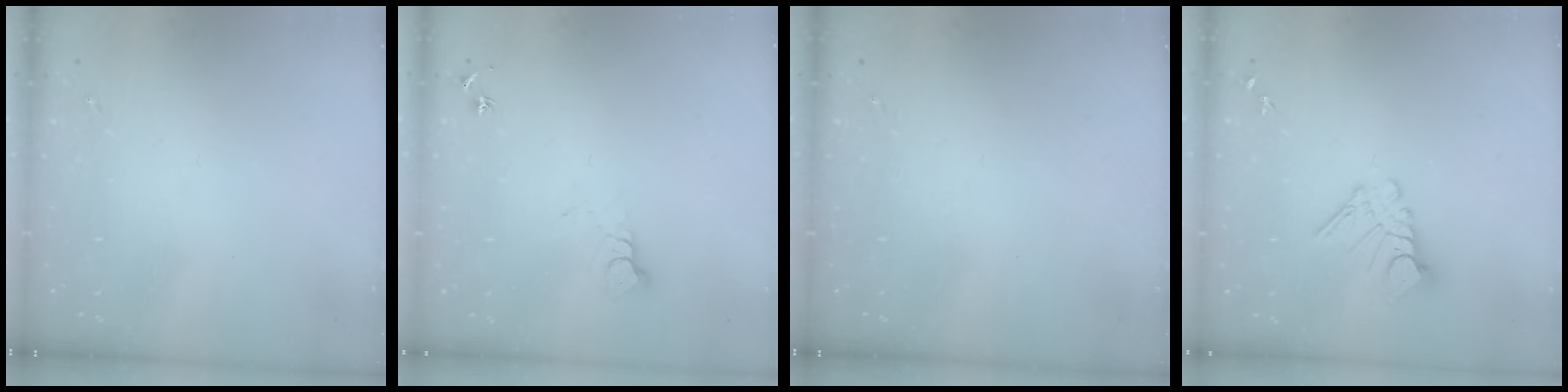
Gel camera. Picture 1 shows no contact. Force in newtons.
{"total": 5.1, "press": 5.1, "slide": 0.4}
{"total": 0.0}
{"total": 9.6, "press": 9.6, "slide": 1.0}